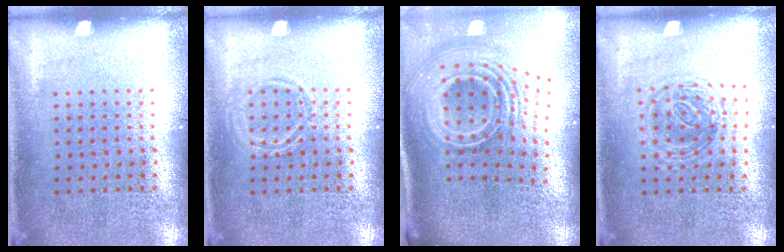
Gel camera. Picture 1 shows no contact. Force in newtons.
{"total": 1.0, "press": 1.0, "slide": 0.1}
{"total": 3.3, "press": 2.1, "slide": 2.5}
{"total": 1.2, "press": 1.0, "slide": 0.6}